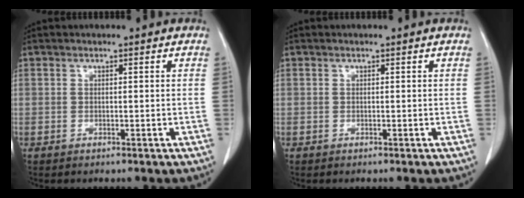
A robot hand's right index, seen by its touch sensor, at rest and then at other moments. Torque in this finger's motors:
{"motor_torque": [0.00, 0.00, 0.00, 0.00]}